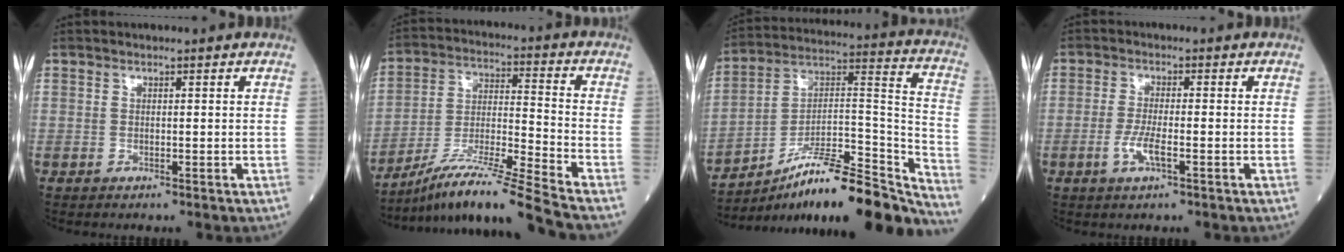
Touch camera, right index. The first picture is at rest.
{"total": 15.7, "force": [-13.5, -2.5, 7.6], "torque": [-0.140, -0.008, -0.243]}
{"total": 24.7, "force": [-20.5, 2.8, 13.4], "torque": [-0.147, 0.036, -0.320]}
{"total": 4.0, "force": [-1.5, 0.6, 3.7], "torque": [-0.079, -0.004, -0.029]}